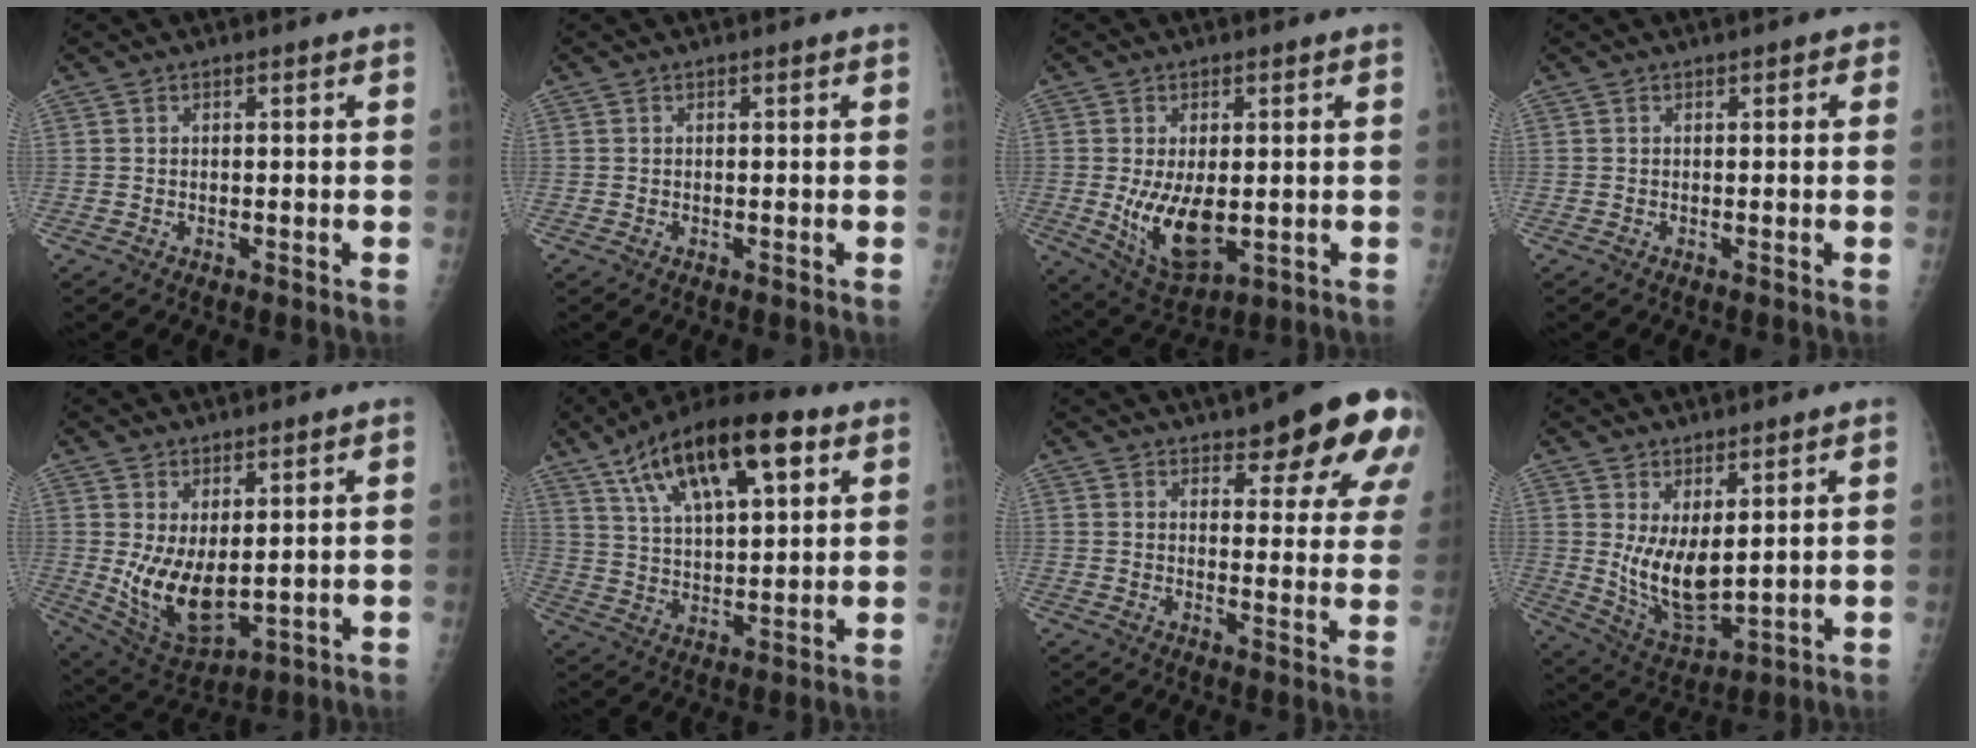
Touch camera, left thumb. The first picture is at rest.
{"total": 0.0}
{"total": 10.4, "force": [-1.1, 5.4, 8.8], "torque": [-0.143, -0.021, 0.001]}
{"total": 1.2, "force": [0.4, 0.7, 0.9], "torque": [-0.002, 0.003, 0.002]}
{"total": 10.2, "force": [1.0, 5.2, 8.7], "torque": [-0.143, -0.028, 0.044]}
{"total": 20.0, "force": [9.9, 7.9, 15.4], "torque": [-0.243, -0.013, 0.172]}
{"total": 16.0, "force": [10.0, 5.1, 11.5], "torque": [-0.110, -0.048, 0.116]}
{"total": 9.9, "force": [2.3, 4.3, 8.5], "torque": [-0.143, -0.039, 0.062]}